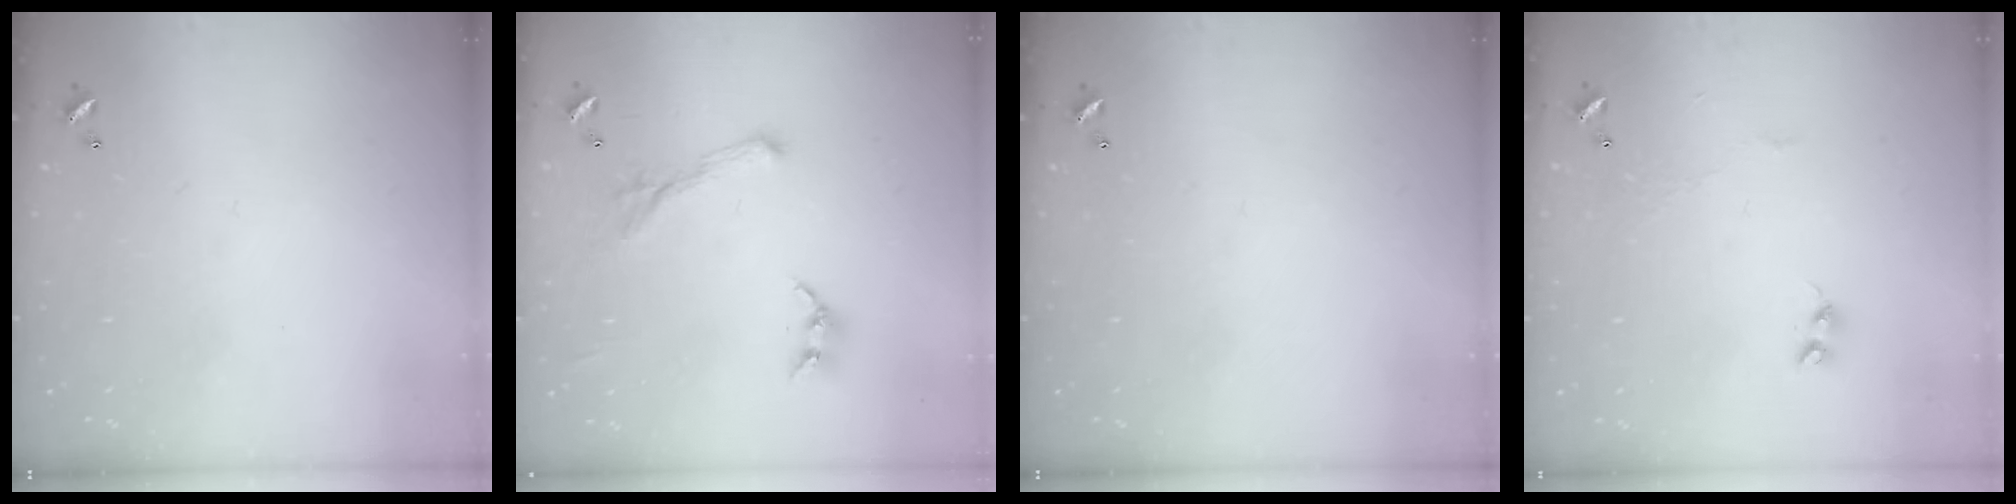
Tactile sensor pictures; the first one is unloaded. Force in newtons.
{"total": 1.1, "press": 0.6, "slide": 0.9}
{"total": 0.0}
{"total": 3.6, "press": 3.6, "slide": 0.5}